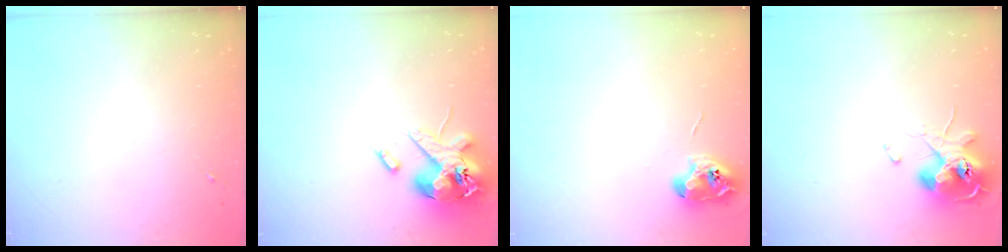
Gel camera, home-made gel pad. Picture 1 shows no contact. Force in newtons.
{"total": 15.7, "press": 15.5, "slide": 2.7}
{"total": 8.7, "press": 8.6, "slide": 0.8}
{"total": 13.7, "press": 13.6, "slide": 1.8}